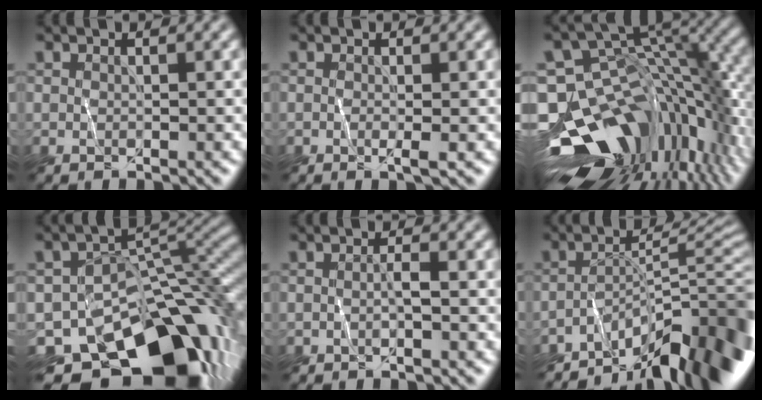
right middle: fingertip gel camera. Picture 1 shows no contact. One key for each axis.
{"total": 1.0, "fx": -0.1, "fy": 0.2, "fz": 1.0, "tx": -0.015, "ty": -0.002, "tz": -0.003}
{"total": 15.6, "fx": -5.5, "fy": 9.4, "fz": 11.2, "tx": -0.189, "ty": 0.009, "tz": -0.073}
{"total": 14.8, "fx": -7.9, "fy": 8.9, "fz": 8.7, "tx": -0.132, "ty": -0.006, "tz": -0.111}
{"total": 0.6, "fx": -0.2, "fy": -0.1, "fz": 0.5, "tx": -0.007, "ty": 0.007, "tz": -0.005}
{"total": 10.4, "fx": -7.5, "fy": 2.1, "fz": 7.0, "tx": -0.091, "ty": 0.009, "tz": -0.127}